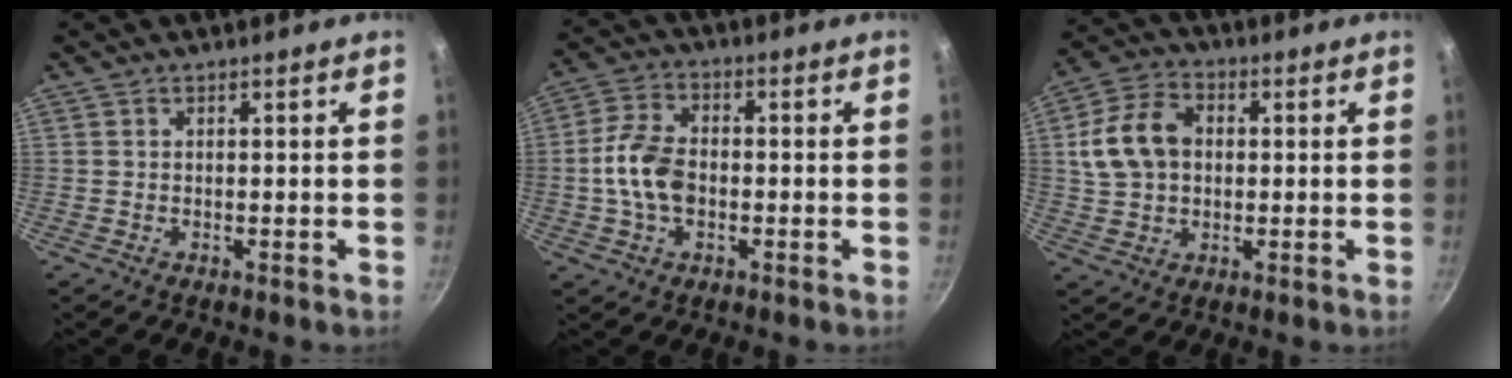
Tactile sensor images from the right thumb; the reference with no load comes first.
{"total": 9.4, "force": [-1.3, 6.2, 7.0], "torque": [-0.129, 0.024, -0.031]}
{"total": 11.6, "force": [1.4, 8.6, 7.8], "torque": [-0.130, 0.018, 0.017]}